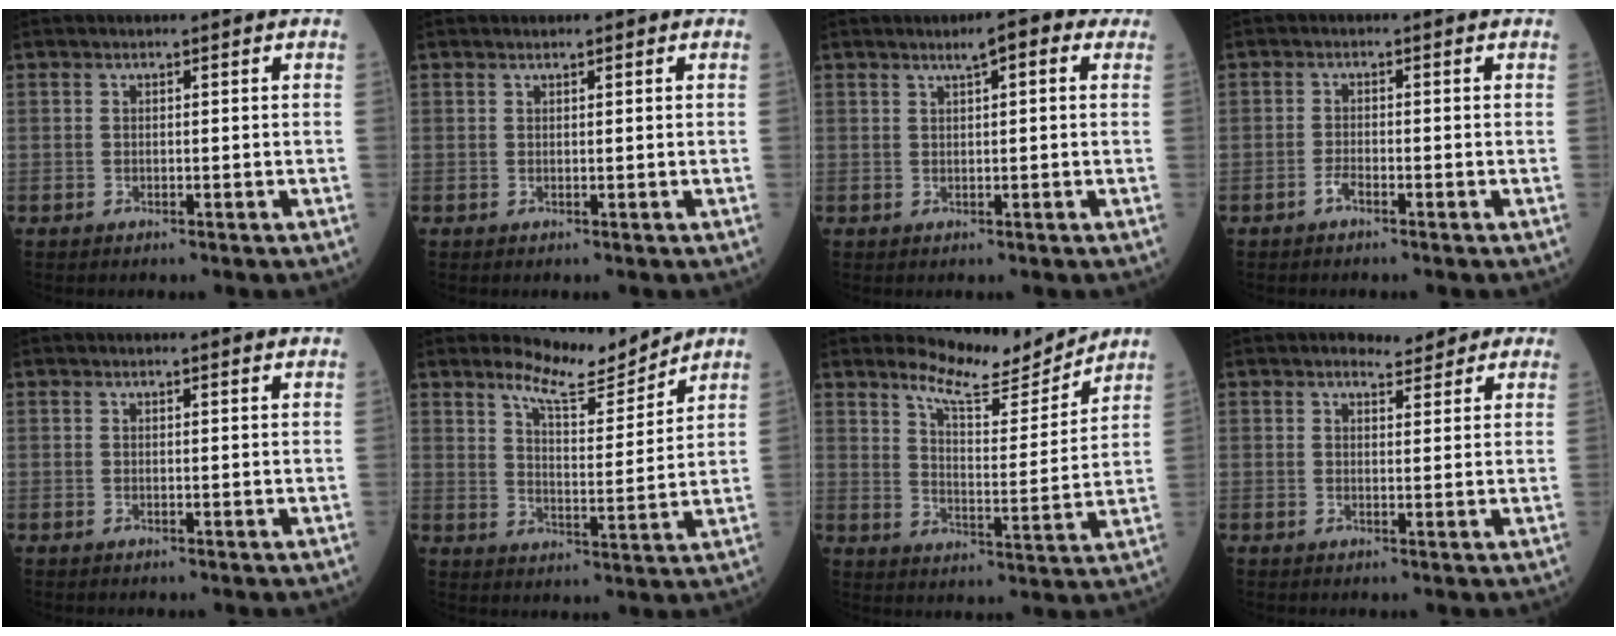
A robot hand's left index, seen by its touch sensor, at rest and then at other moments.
{"total": 0.9, "force": [0.6, 0.2, 0.6], "torque": [-0.012, 0.004, 0.008]}
{"total": 4.5, "force": [2.5, 1.1, 3.5], "torque": [-0.052, 0.015, 0.033]}
{"total": 1.2, "force": [-0.9, 0.2, 0.8], "torque": [-0.017, 0.001, -0.019]}
{"total": 1.9, "force": [1.9, -0.1, 0.4], "torque": [-0.013, -0.004, 0.016]}
{"total": 7.7, "force": [7.5, 0.4, 1.8], "torque": [-0.042, -0.019, 0.123]}
{"total": 9.7, "force": [9.4, 0.8, 2.2], "torque": [-0.048, -0.021, 0.147]}
{"total": 4.8, "force": [4.2, 1.8, 1.2], "torque": [-0.009, 0.011, 0.047]}